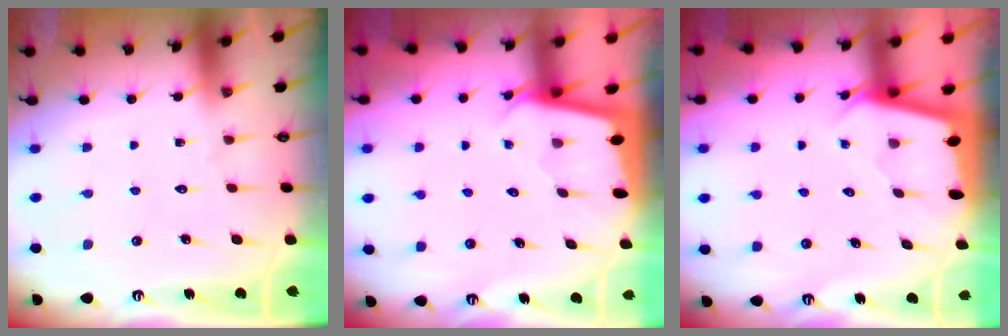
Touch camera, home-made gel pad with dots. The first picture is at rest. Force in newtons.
{"total": 1.9, "press": 1.9, "slide": 0.1}
{"total": 2.0, "press": 2.0, "slide": 0.3}